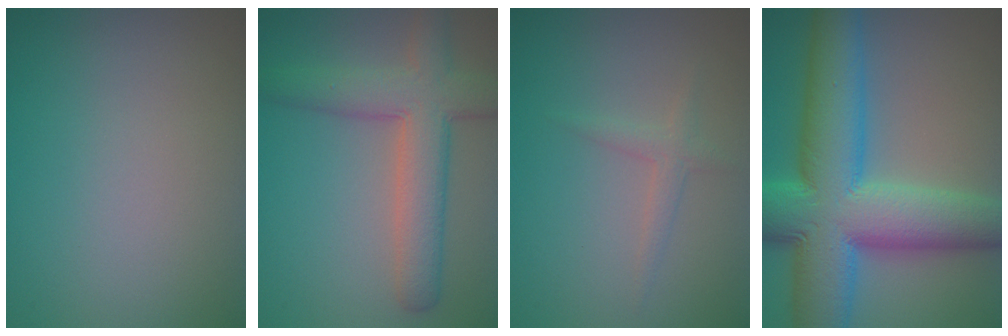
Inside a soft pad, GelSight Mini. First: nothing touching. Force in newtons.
{"total": 6.2, "press": 6.2, "slide": 0.2}
{"total": 1.3, "press": 1.3, "slide": 0.0}
{"total": 13.8, "press": 13.8, "slide": 0.5}